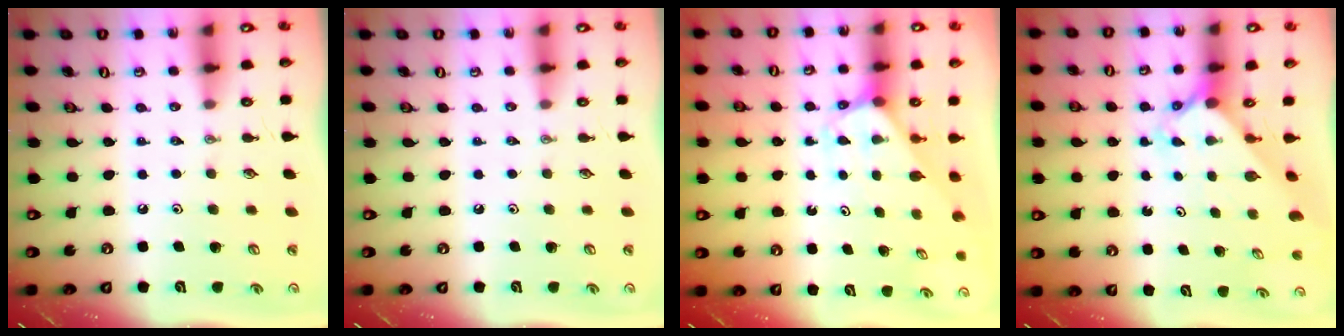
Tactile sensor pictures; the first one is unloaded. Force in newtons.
{"total": 0.0}
{"total": 2.3, "press": 2.3, "slide": 0.2}
{"total": 2.5, "press": 2.5, "slide": 0.3}